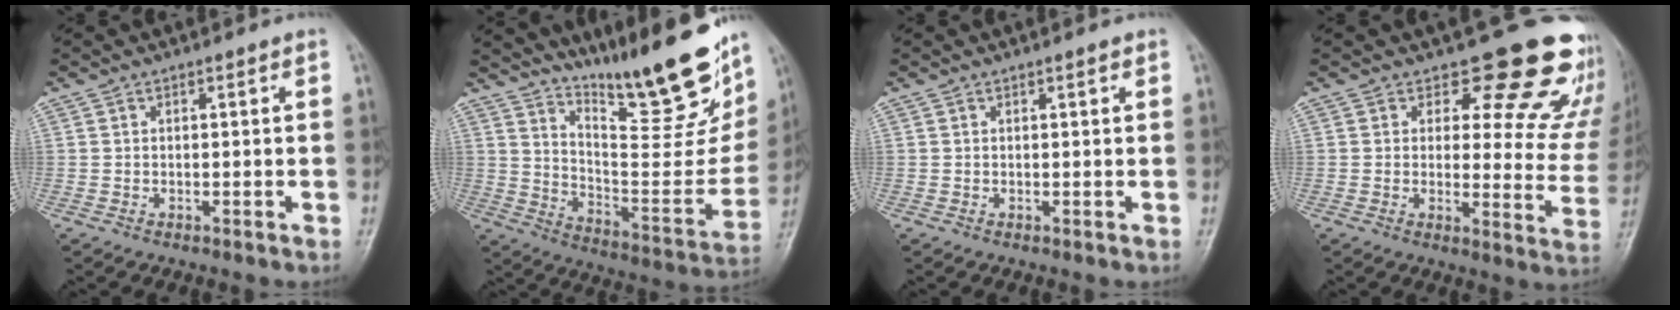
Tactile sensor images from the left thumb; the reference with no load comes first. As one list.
[{"total": 24.3, "force": [17.9, 5.5, 15.6], "torque": [-0.198, -0.115, 0.279]}, {"total": 0.7, "force": [0.5, 0.2, 0.5], "torque": [-0.006, 0.000, 0.005]}, {"total": 17.5, "force": [14.5, 7.1, 6.8], "torque": [-0.022, -0.117, 0.151]}]